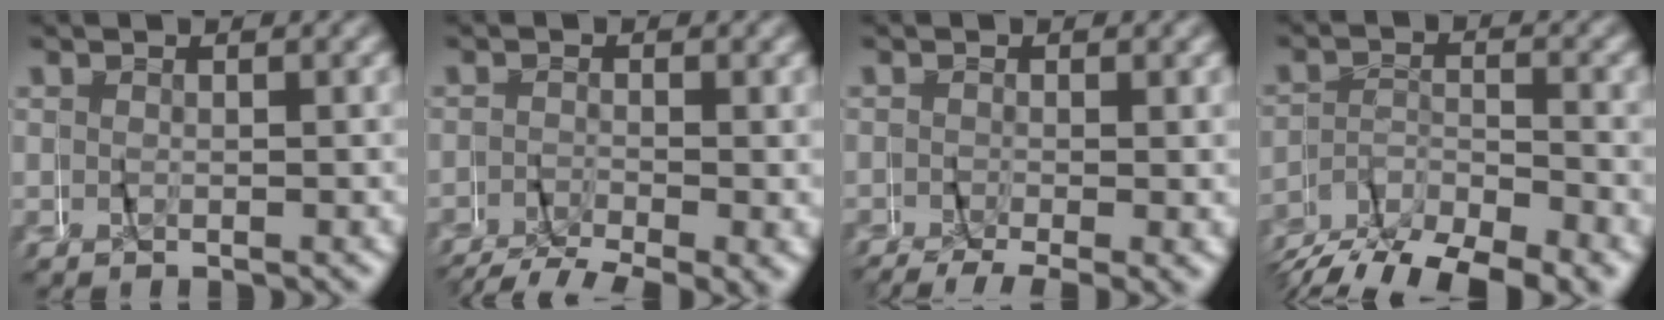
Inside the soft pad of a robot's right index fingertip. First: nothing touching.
{"total": 4.6, "force": [-3.6, 1.7, 2.2], "torque": [-0.028, -0.013, -0.056]}
{"total": 4.2, "force": [-3.0, 1.5, 2.6], "torque": [-0.033, -0.012, -0.042]}
{"total": 6.3, "force": [-5.5, 1.3, 2.8], "torque": [-0.035, 0.003, -0.099]}